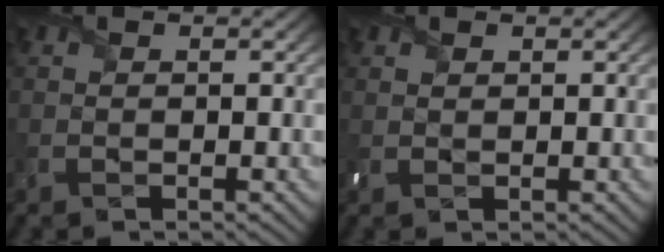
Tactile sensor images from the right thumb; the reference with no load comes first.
{"total": 1.2, "force": [0.9, 0.8, 0.4], "torque": [-0.012, -0.002, 0.019]}